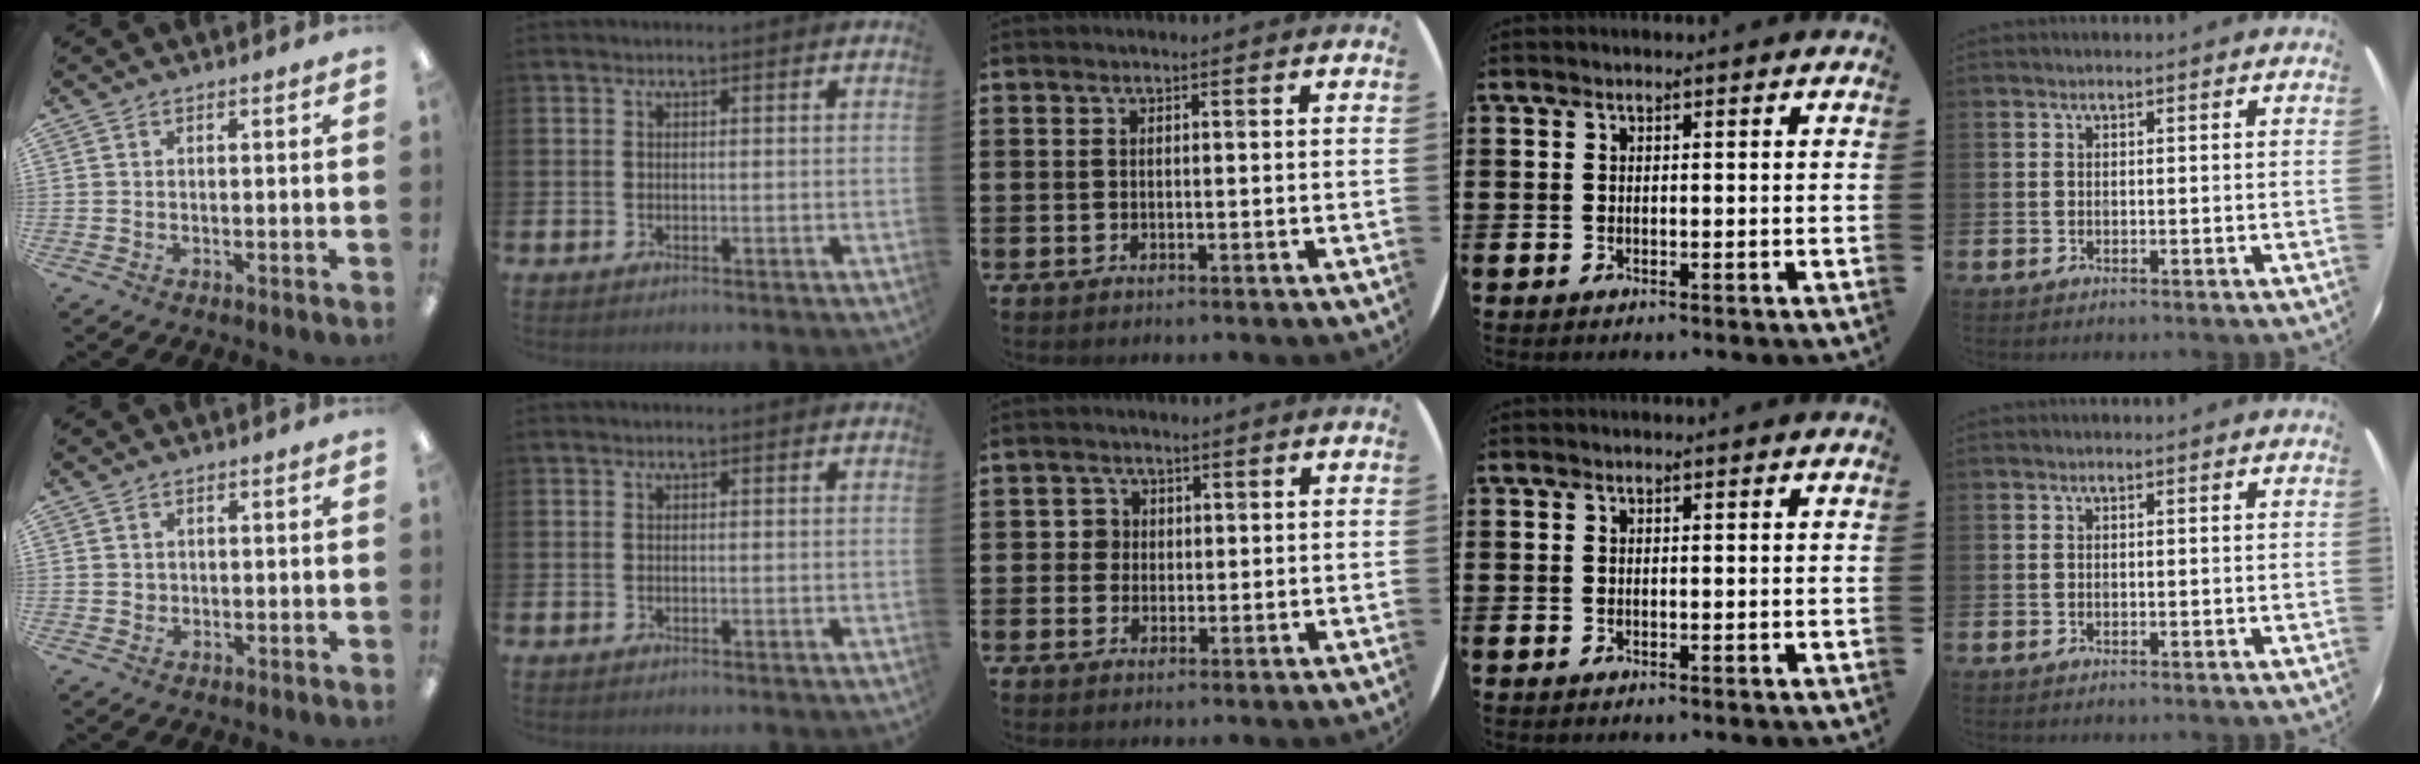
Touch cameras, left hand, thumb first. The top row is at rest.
{"thumb": {"total": 0.9, "force": [0.3, 0.8, 0.1], "torque": [-0.003, 0.004, 0.004]}, "middle": {"total": 2.2, "force": [0.6, 2.1, 0.4], "torque": [-0.006, 0.008, 0.009]}}